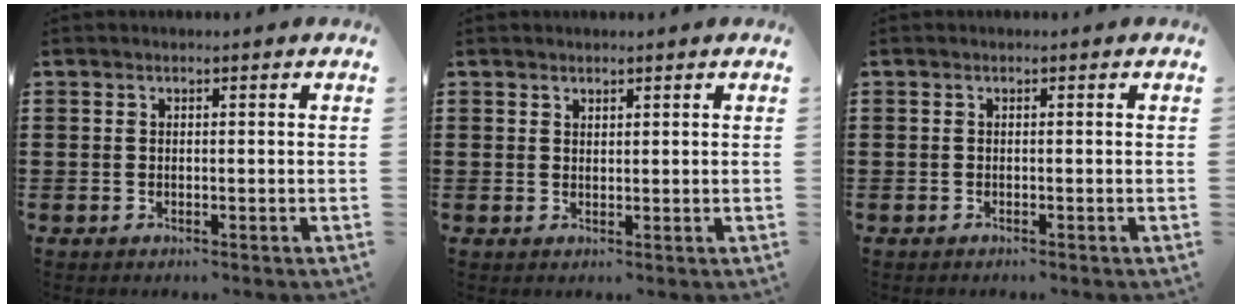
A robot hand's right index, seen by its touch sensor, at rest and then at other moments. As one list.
[{"total": 1.2, "force": [1.2, 0.4, 0.0], "torque": [-0.001, 0.002, 0.023]}, {"total": 0.0}]